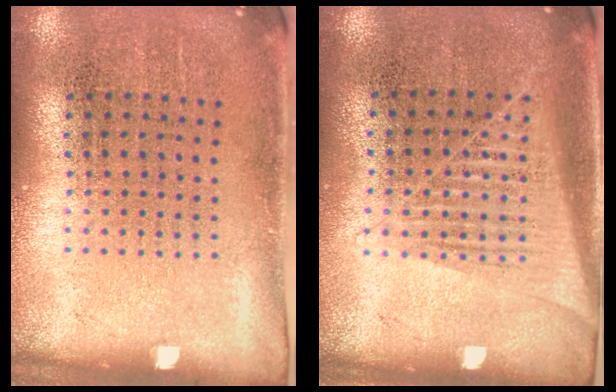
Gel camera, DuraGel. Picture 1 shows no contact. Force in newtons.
{"total": 1.4, "press": 1.3, "slide": 0.5}